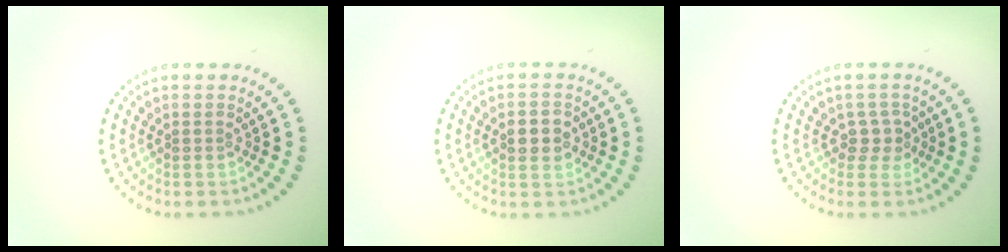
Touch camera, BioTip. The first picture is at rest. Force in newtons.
{"total": 2.6, "press": 2.6, "slide": 0.0}
{"total": 1.7, "press": 1.3, "slide": 1.1}